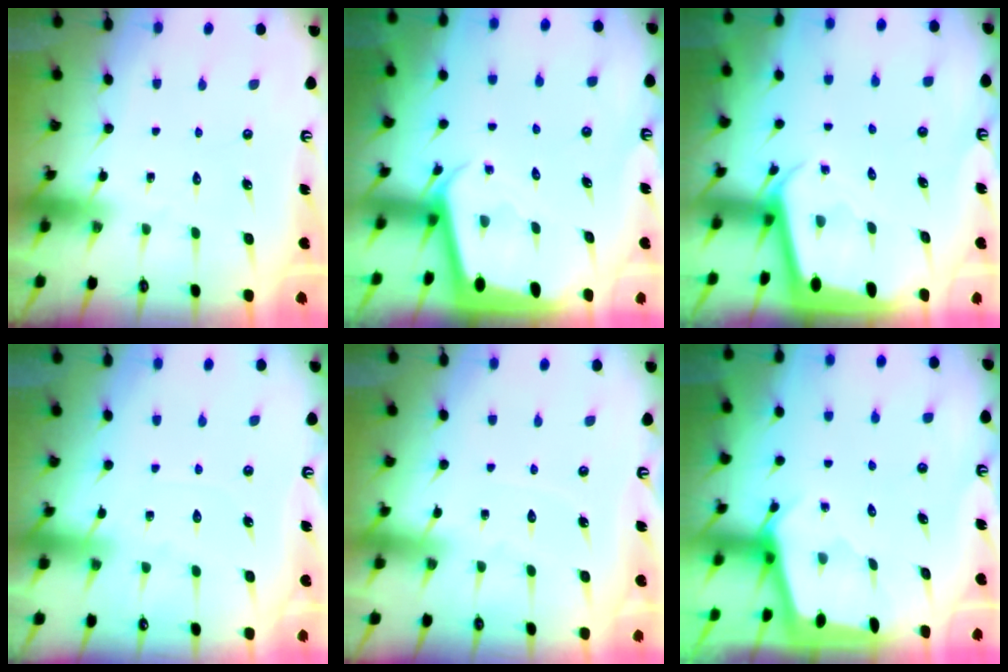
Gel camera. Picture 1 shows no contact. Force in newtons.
{"total": 2.0, "press": 2.0, "slide": 0.1}
{"total": 2.0, "press": 2.0, "slide": 0.1}
{"total": 3.4, "press": 3.4, "slide": 0.6}
{"total": 2.6, "press": 2.6, "slide": 0.4}
{"total": 2.2, "press": 2.2, "slide": 0.3}